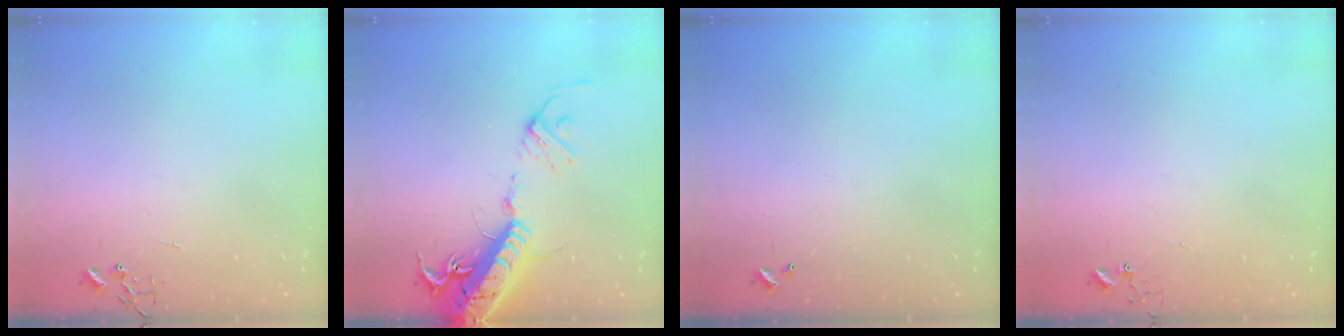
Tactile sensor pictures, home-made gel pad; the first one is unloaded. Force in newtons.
{"total": 20.6, "press": 20.2, "slide": 4.3}
{"total": 0.0}
{"total": 3.9, "press": 3.9, "slide": 0.3}